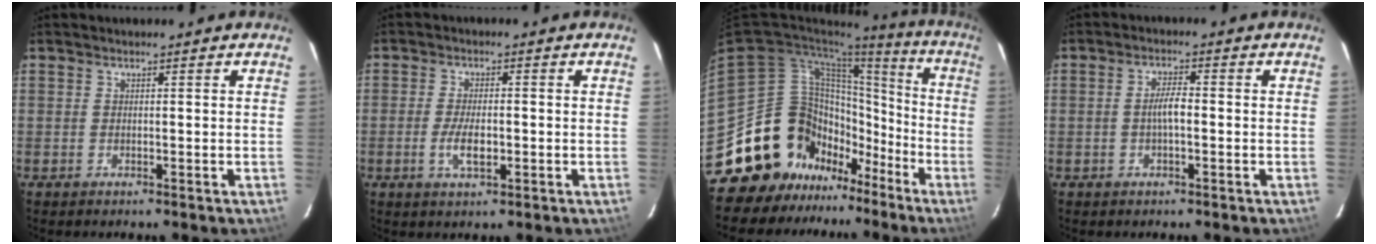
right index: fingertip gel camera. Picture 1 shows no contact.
{"total": 4.6, "force": [-1.3, 1.6, 4.1], "torque": [-0.083, -0.007, -0.023]}
{"total": 19.7, "force": [-12.0, 15.1, 4.0], "torque": [-0.093, 0.085, -0.181]}
{"total": 3.2, "force": [-0.6, 0.9, 3.1], "torque": [-0.059, 0.005, -0.010]}